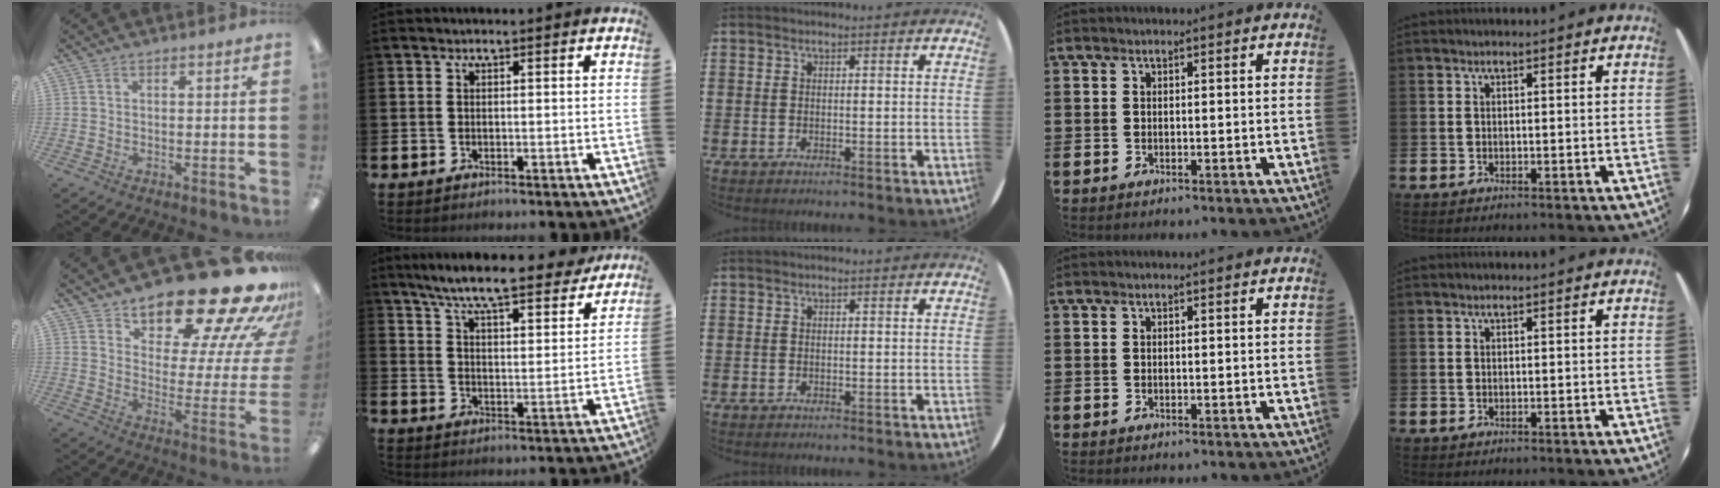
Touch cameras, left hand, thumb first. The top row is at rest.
{"thumb": {"total": 23.2, "force": [18.5, 6.8, 12.2], "torque": [-0.160, -0.139, 0.300]}, "index": {"total": 8.7, "force": [8.0, 0.8, 3.3], "torque": [-0.081, -0.050, 0.138]}}